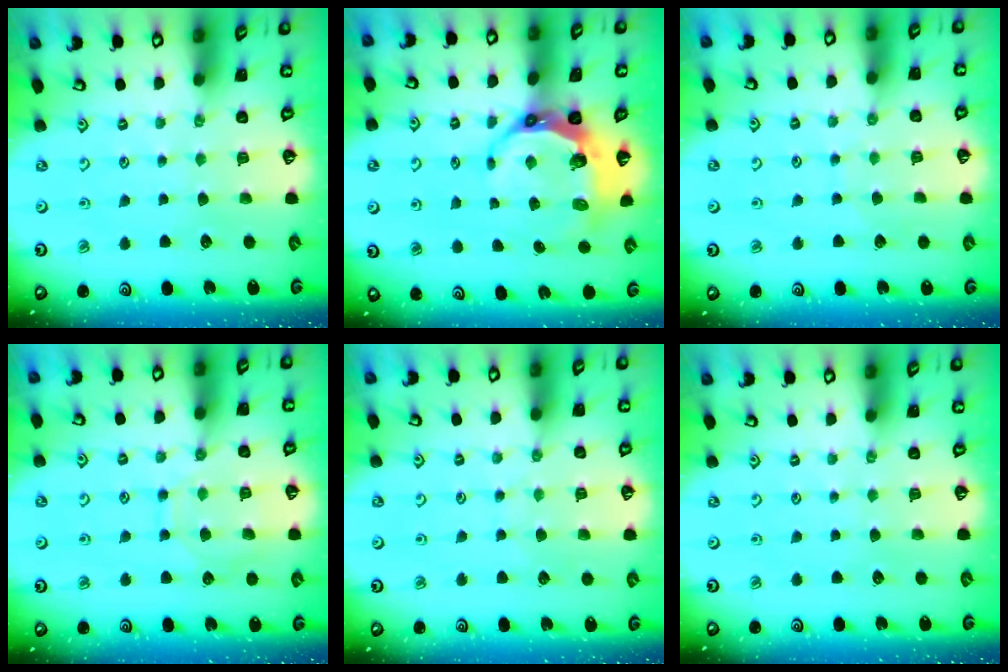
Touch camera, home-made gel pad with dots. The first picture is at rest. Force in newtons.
{"total": 9.6, "press": 8.7, "slide": 4.1}
{"total": 4.1, "press": 4.1, "slide": 0.4}
{"total": 9.7, "press": 9.7, "slide": 0.8}
{"total": 3.9, "press": 3.8, "slide": 0.4}
{"total": 0.0}